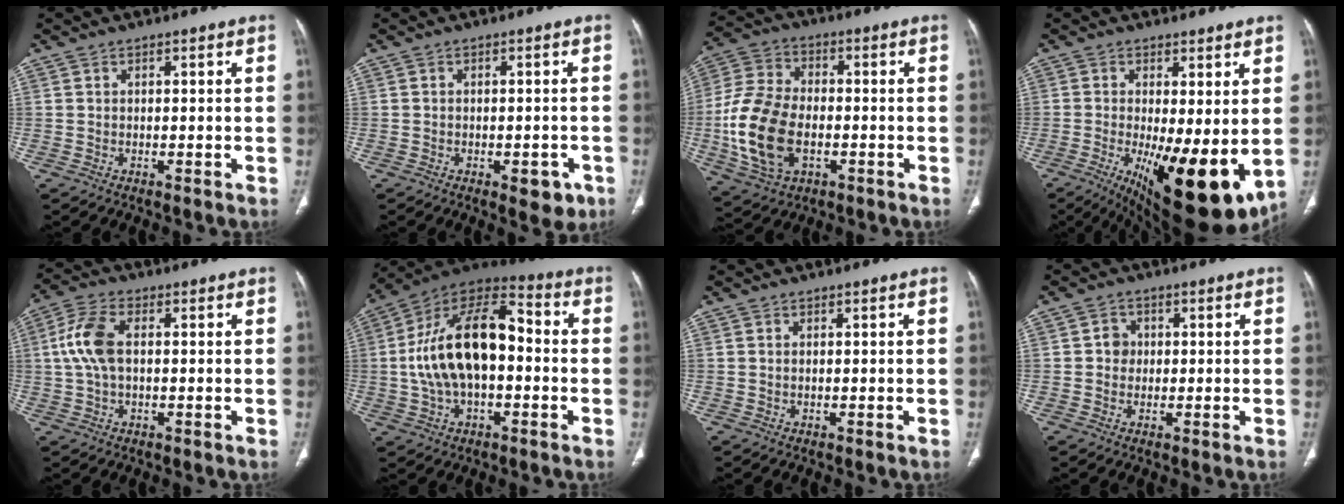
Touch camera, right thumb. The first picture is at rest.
{"total": 4.7, "force": [-2.1, 2.4, 3.4], "torque": [-0.023, 0.004, -0.021]}
{"total": 16.6, "force": [-3.2, 10.5, 12.5], "torque": [-0.254, 0.011, -0.055]}
{"total": 17.8, "force": [-3.1, 6.4, 16.3], "torque": [-0.218, -0.033, -0.021]}
{"total": 8.0, "force": [0.7, 4.2, 6.7], "torque": [-0.155, 0.019, 0.012]}
{"total": 20.0, "force": [-0.4, 10.9, 16.8], "torque": [-0.299, 0.042, -0.012]}
{"total": 0.0}
{"total": 2.9, "force": [0.2, 2.7, 1.1], "torque": [0.000, 0.006, 0.000]}